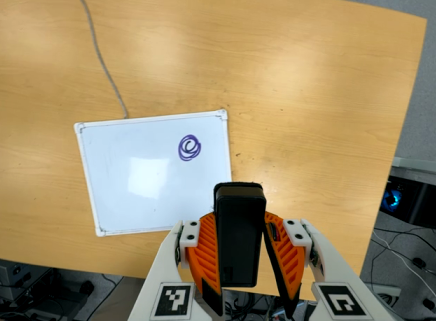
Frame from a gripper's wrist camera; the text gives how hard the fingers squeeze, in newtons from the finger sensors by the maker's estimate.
{"total": 5.3, "left": 4.5, "right": 6.1}